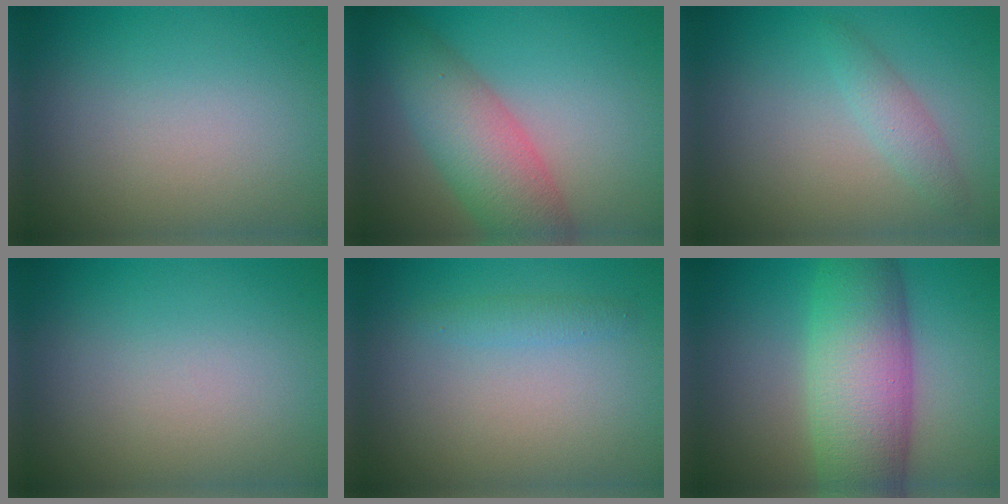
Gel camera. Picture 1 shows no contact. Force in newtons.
{"total": 6.6, "press": 6.6, "slide": 0.2}
{"total": 1.7, "press": 1.7, "slide": 0.0}
{"total": 0.0}
{"total": 1.1, "press": 1.1, "slide": 0.1}
{"total": 9.7, "press": 9.7, "slide": 0.1}